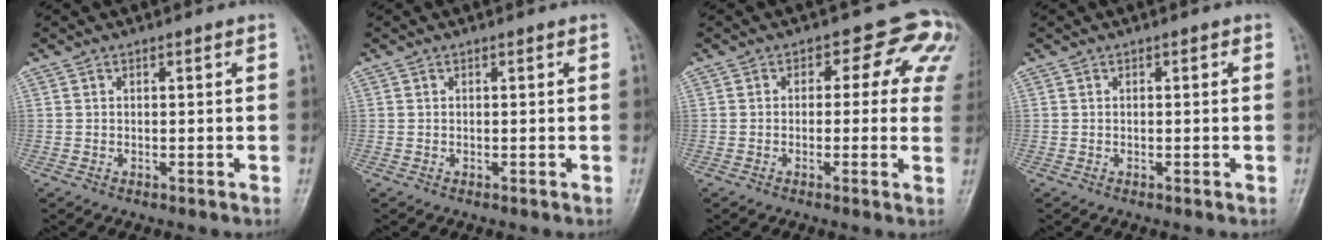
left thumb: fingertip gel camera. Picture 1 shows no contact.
{"total": 0.0}
{"total": 8.7, "force": [2.8, 5.9, 5.9], "torque": [-0.010, 0.004, 0.012]}
{"total": 0.0}